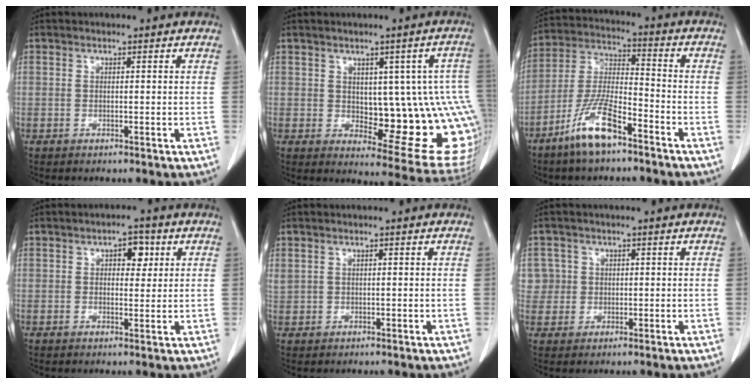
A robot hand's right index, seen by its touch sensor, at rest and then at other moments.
{"total": 15.3, "force": [-0.3, 5.8, 14.2], "torque": [-0.127, 0.012, 0.015]}
{"total": 10.9, "force": [-7.1, 2.2, 8.0], "torque": [-0.172, -0.011, -0.139]}
{"total": 3.7, "force": [1.4, 2.0, 2.7], "torque": [-0.034, 0.009, 0.018]}
{"total": 1.4, "force": [0.8, 1.0, 0.6], "torque": [-0.023, 0.013, 0.025]}
{"total": 3.9, "force": [0.9, 3.8, -0.3], "torque": [0.025, 0.009, 0.017]}